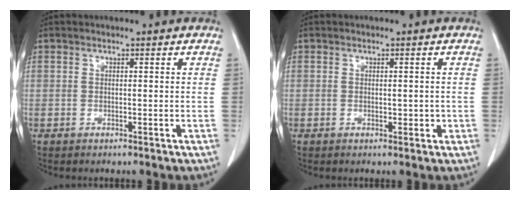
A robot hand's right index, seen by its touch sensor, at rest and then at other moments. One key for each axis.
{"total": 1.3, "fx": -0.1, "fy": 0.7, "fz": 1.1, "tx": -0.016, "ty": 0.000, "tz": 0.003}